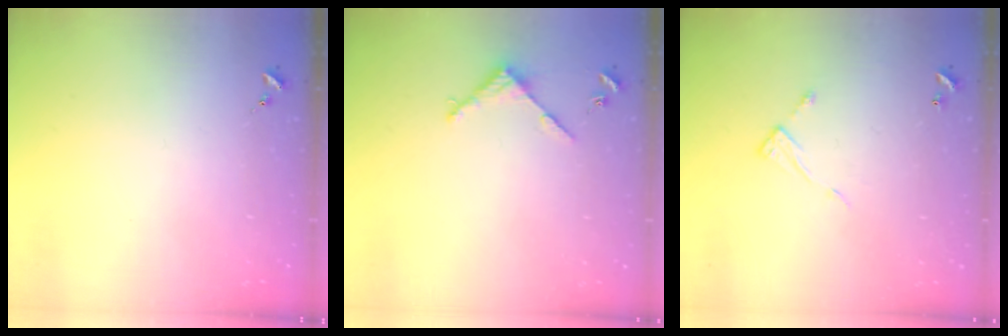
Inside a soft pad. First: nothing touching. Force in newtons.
{"total": 3.4, "press": 3.4, "slide": 0.4}
{"total": 6.7, "press": 6.7, "slide": 0.2}